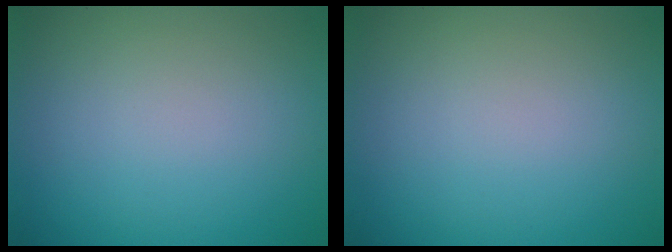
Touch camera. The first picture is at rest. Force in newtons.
{"total": 0.0}